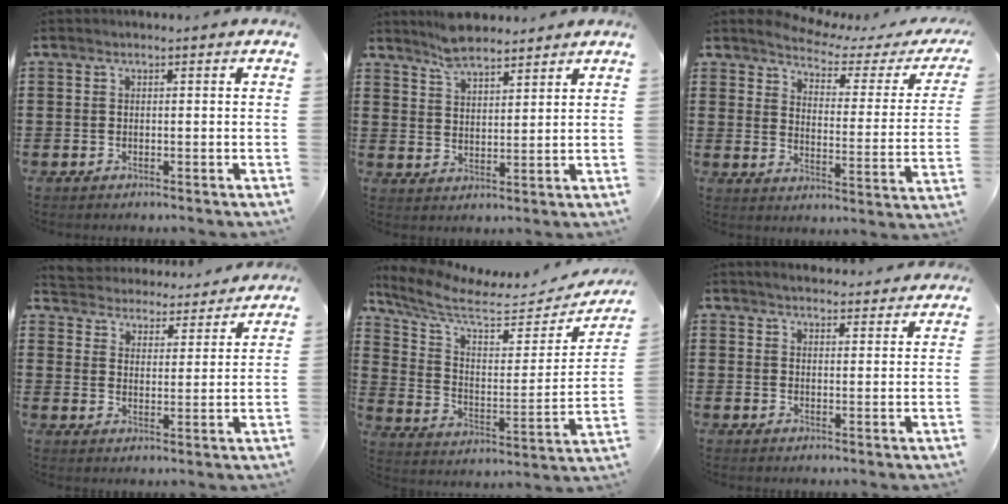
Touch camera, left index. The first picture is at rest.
{"total": 5.4, "force": [4.9, 1.4, 1.6], "torque": [-0.046, -0.008, 0.094]}
{"total": 3.0, "force": [2.8, 0.6, 1.0], "torque": [-0.043, -0.021, 0.038]}
{"total": 4.5, "force": [4.4, 0.0, -0.8], "torque": [-0.014, -0.039, 0.073]}
{"total": 7.8, "force": [6.6, 1.1, 4.0], "torque": [-0.107, -0.056, 0.111]}
{"total": 3.2, "force": [3.2, 0.2, 0.3], "torque": [-0.014, -0.011, 0.058]}